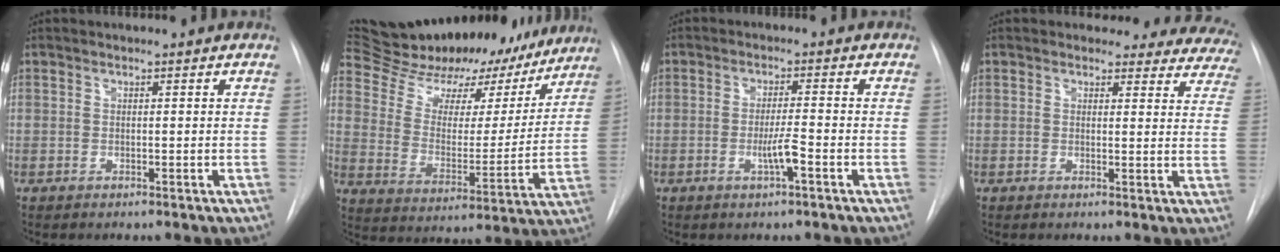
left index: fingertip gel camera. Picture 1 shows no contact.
{"total": 27.9, "force": [24.8, 8.6, 9.5], "torque": [-0.162, -0.003, 0.350]}
{"total": 3.5, "force": [-1.5, -0.1, 3.2], "torque": [-0.057, -0.004, -0.028]}
{"total": 14.3, "force": [13.2, 5.2, 1.5], "torque": [0.022, -0.043, 0.115]}